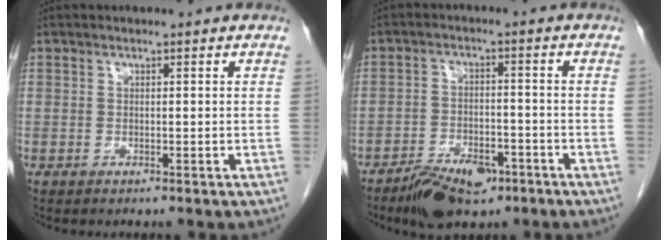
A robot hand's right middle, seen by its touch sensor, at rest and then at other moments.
{"total": 7.7, "force": [-5.4, 3.3, 4.4], "torque": [-0.074, -0.002, -0.089]}